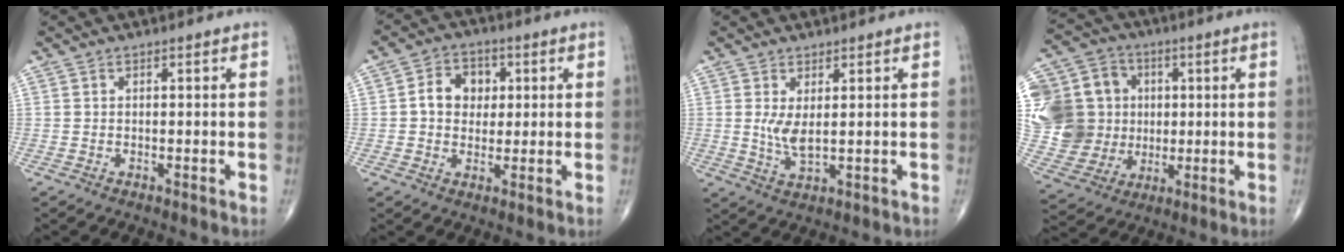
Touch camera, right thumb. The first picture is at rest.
{"total": 7.3, "force": [1.1, 5.9, 4.1], "torque": [-0.037, 0.007, 0.011]}
{"total": 4.3, "force": [0.8, 1.5, 3.9], "torque": [-0.079, -0.018, 0.023]}
{"total": 22.0, "force": [3.0, 19.1, 10.5], "torque": [-0.206, 0.037, 0.072]}